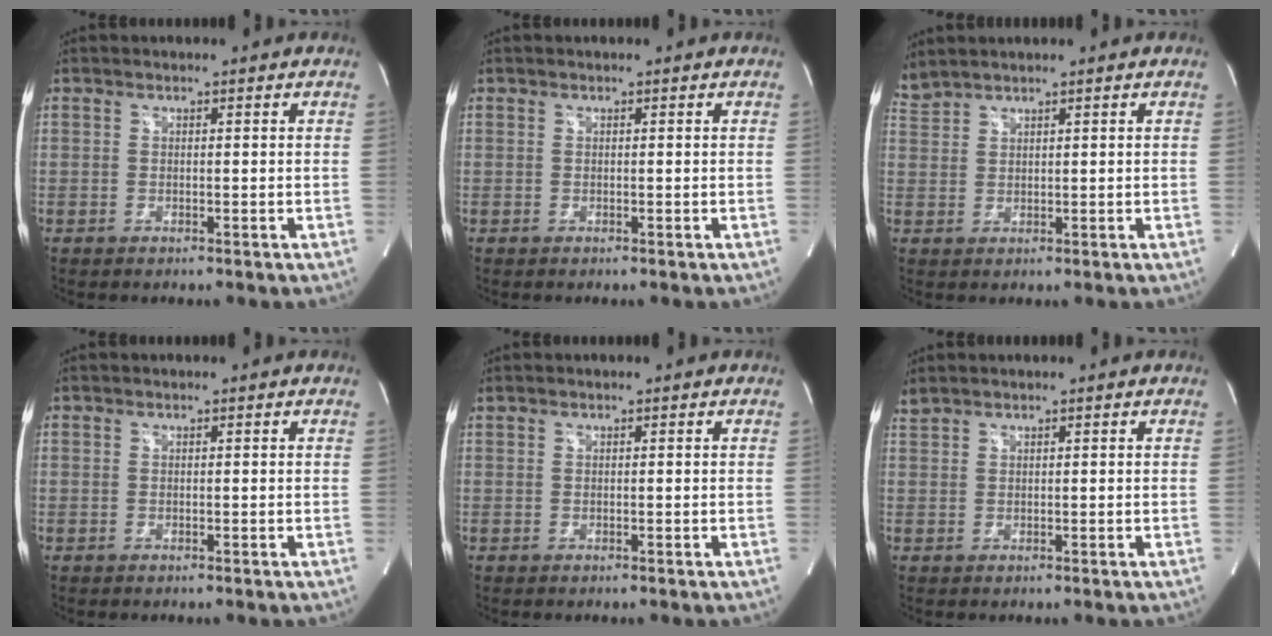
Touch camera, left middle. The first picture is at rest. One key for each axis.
{"total": 0.0}
{"total": 2.7, "fx": 2.6, "fy": -0.4, "fz": 0.6, "tx": -0.027, "ty": 0.018, "tz": 0.065}
{"total": 0.0}
{"total": 0.0}
{"total": 1.3, "fx": 1.2, "fy": -0.2, "fz": 0.3, "tx": -0.017, "ty": 0.018, "tz": 0.033}